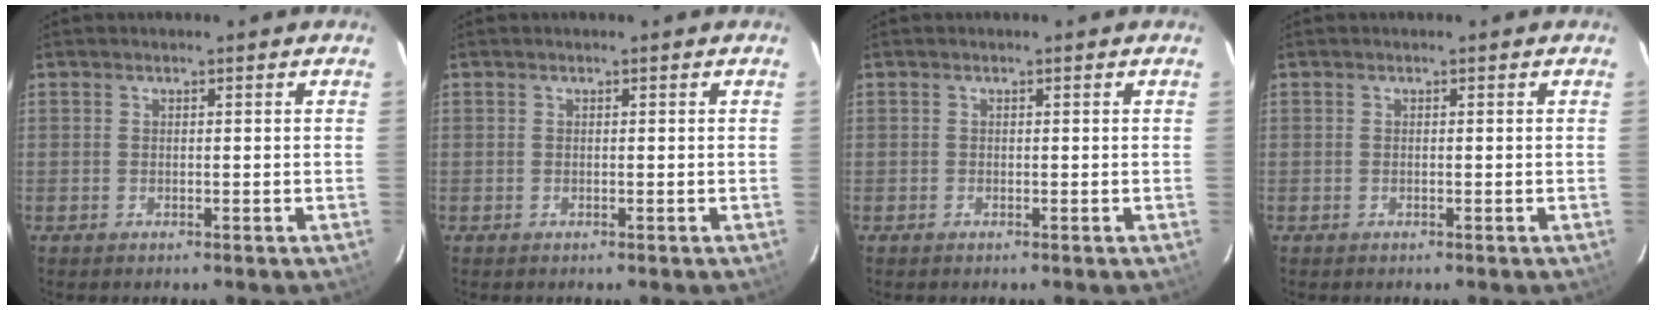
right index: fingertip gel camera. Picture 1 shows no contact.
{"total": 0.0}
{"total": 0.0}
{"total": 0.0}